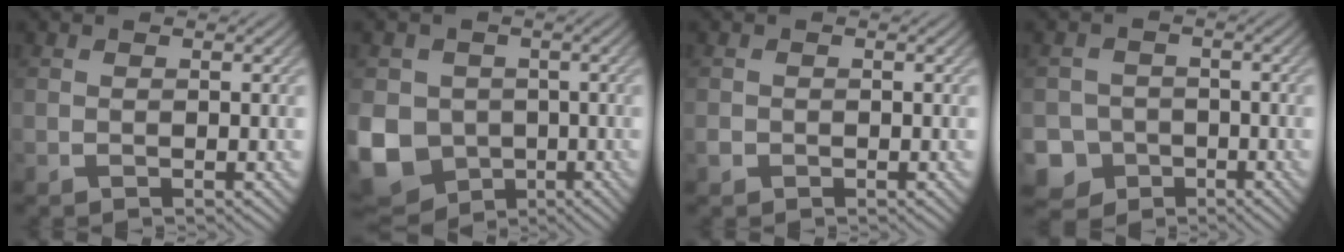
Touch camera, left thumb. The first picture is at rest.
{"total": 11.0, "force": [-2.3, 9.7, 4.8], "torque": [-0.145, -0.041, -0.060]}
{"total": 0.8, "force": [-0.4, 0.7, 0.2], "torque": [-0.005, -0.004, -0.010]}
{"total": 6.1, "force": [-3.2, 5.1, 1.1], "torque": [-0.022, -0.014, -0.073]}